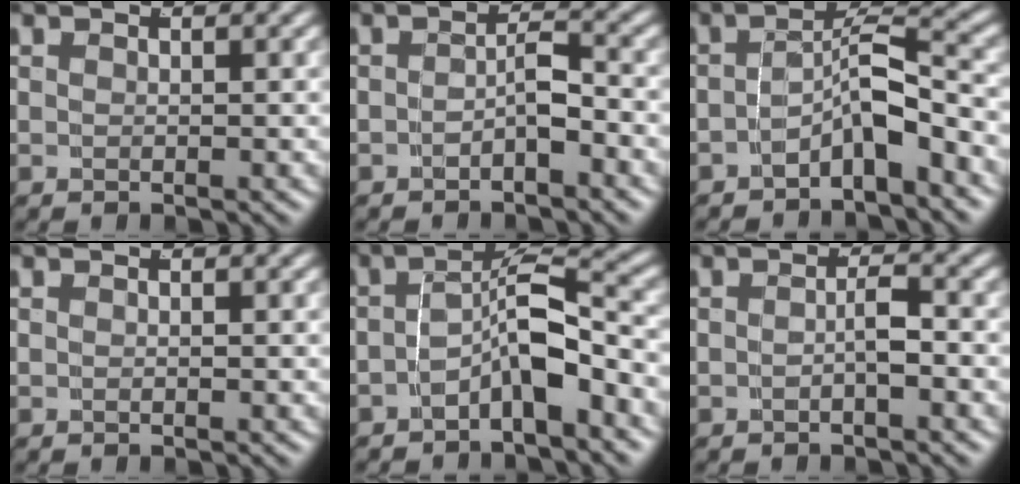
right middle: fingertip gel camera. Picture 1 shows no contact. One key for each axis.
{"total": 2.1, "fx": -1.3, "fy": 0.6, "fz": 1.5, "tx": -0.020, "ty": -0.003, "tz": -0.020}
{"total": 4.6, "fx": -3.4, "fy": 1.2, "fz": 3.0, "tx": -0.034, "ty": -0.005, "tz": -0.051}
{"total": 0.0}
{"total": 4.9, "fx": -2.8, "fy": 1.6, "fz": 3.7, "tx": -0.049, "ty": -0.004, "tz": -0.043}
{"total": 1.4, "fx": -0.9, "fy": -0.2, "fz": 1.1, "tx": -0.014, "ty": -0.003, "tz": -0.011}